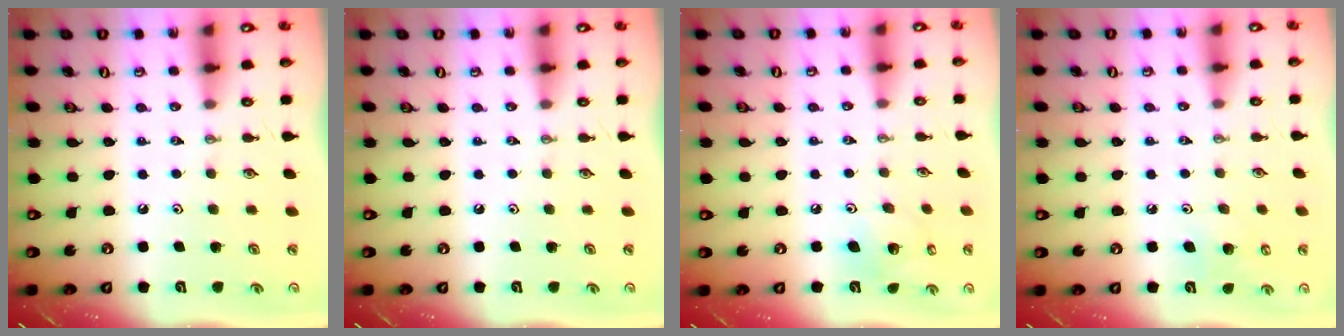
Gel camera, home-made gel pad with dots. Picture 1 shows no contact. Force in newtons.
{"total": 0.0}
{"total": 7.7, "press": 7.5, "slide": 1.7}
{"total": 7.2, "press": 7.0, "slide": 1.5}